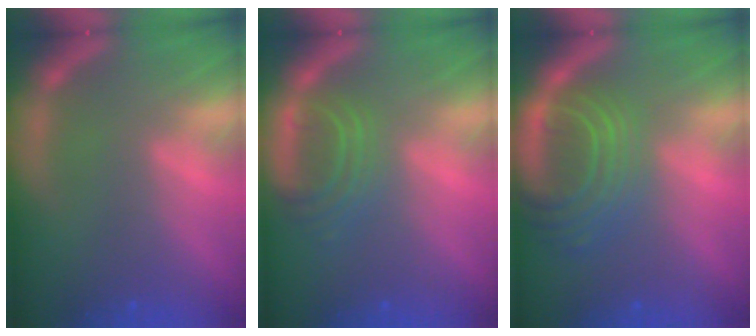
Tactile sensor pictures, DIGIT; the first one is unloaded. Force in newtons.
{"total": 4.0}
{"total": 8.1}